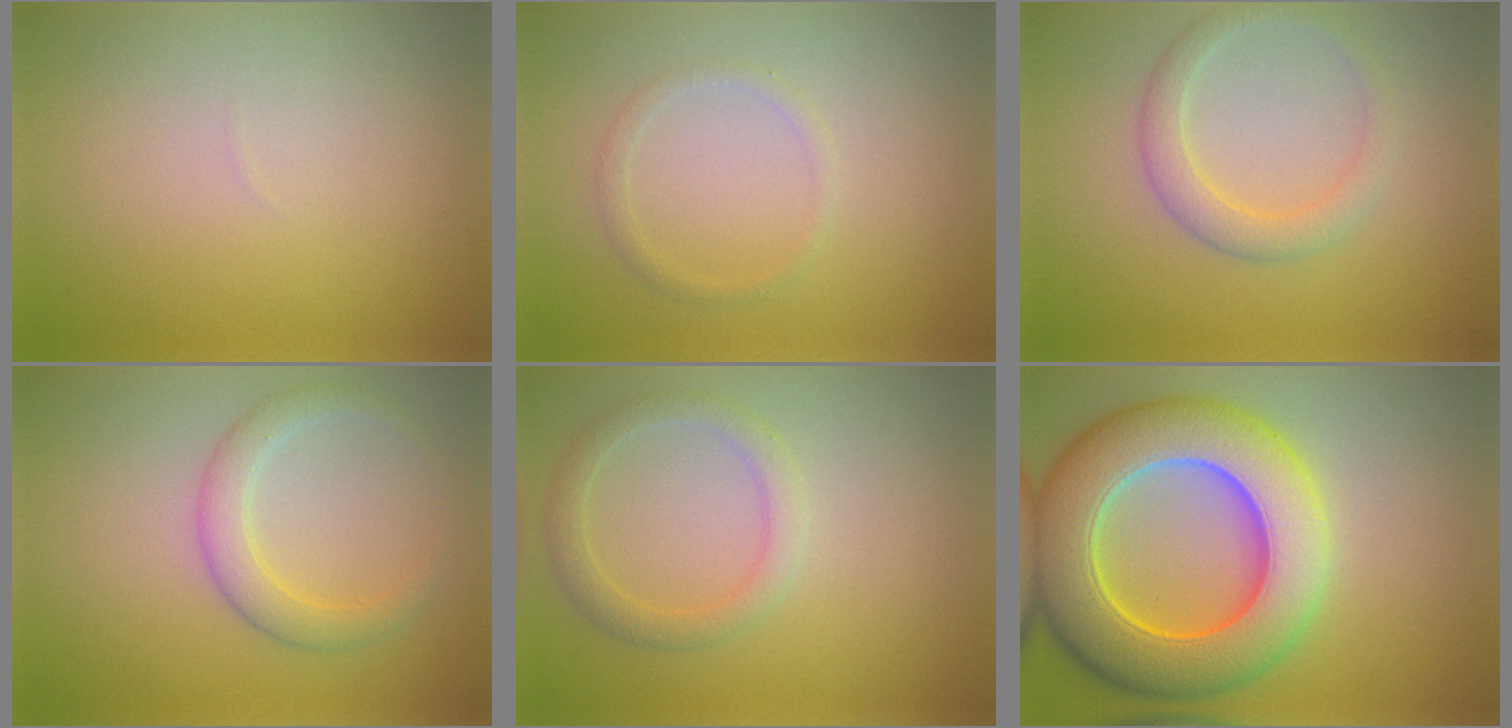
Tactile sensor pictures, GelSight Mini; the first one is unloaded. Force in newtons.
{"total": 1.0, "press": 1.0, "slide": 0.1}
{"total": 2.5, "press": 2.5, "slide": 0.2}
{"total": 2.8, "press": 2.8, "slide": 0.1}
{"total": 2.3, "press": 2.3, "slide": 0.1}
{"total": 12.0, "press": 12.0, "slide": 0.4}